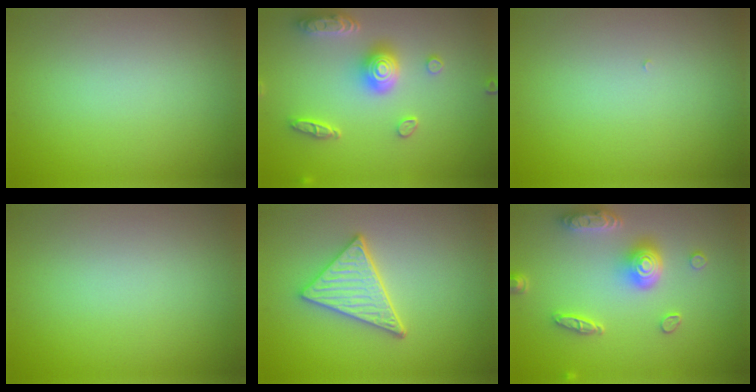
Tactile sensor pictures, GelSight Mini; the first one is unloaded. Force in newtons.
{"total": 4.9, "press": 4.1, "slide": 2.8}
{"total": 0.0}
{"total": 0.0}
{"total": 4.6, "press": 3.7, "slide": 2.7}
{"total": 4.9, "press": 3.9, "slide": 2.9}